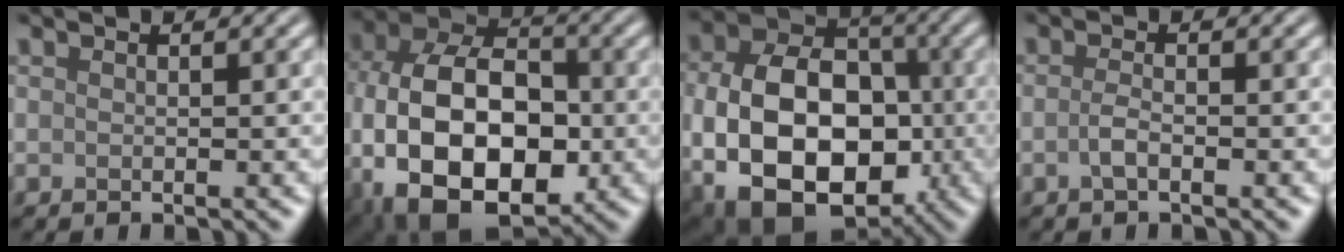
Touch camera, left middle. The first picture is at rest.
{"total": 15.7, "force": [-3.9, 10.0, 11.4], "torque": [-0.208, -0.013, -0.069]}
{"total": 15.3, "force": [-3.4, 10.5, 10.7], "torque": [-0.163, -0.017, -0.049]}
{"total": 1.4, "force": [-0.5, 0.5, 1.2], "torque": [-0.027, 0.001, -0.013]}